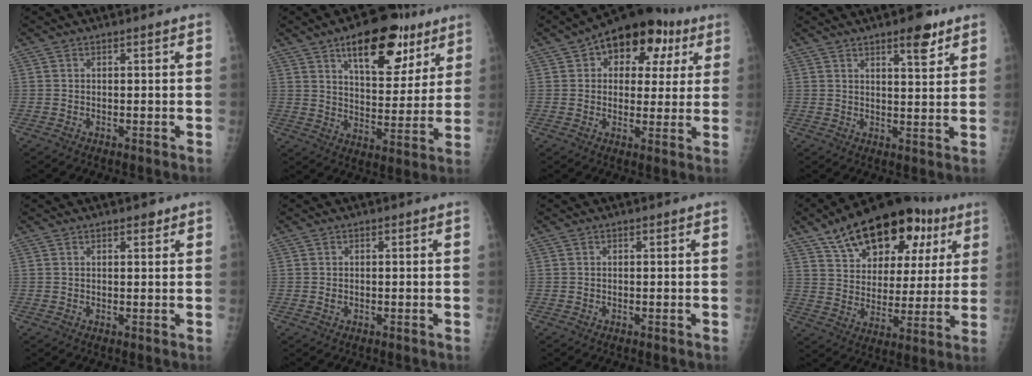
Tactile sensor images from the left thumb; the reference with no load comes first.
{"total": 17.4, "force": [9.9, 8.3, 11.7], "torque": [-0.117, -0.040, 0.149]}
{"total": 14.7, "force": [6.1, 9.4, 9.5], "torque": [-0.075, 0.005, 0.079]}
{"total": 6.3, "force": [4.1, 2.0, 4.3], "torque": [-0.048, -0.023, 0.055]}
{"total": 1.4, "force": [1.0, 0.7, 0.7], "torque": [-0.002, -0.005, 0.011]}
{"total": 0.7, "force": [-0.1, 0.6, 0.5], "torque": [-0.007, 0.000, -0.001]}
{"total": 0.0}
{"total": 23.2, "force": [12.3, 12.9, 14.8], "torque": [-0.193, -0.004, 0.191]}